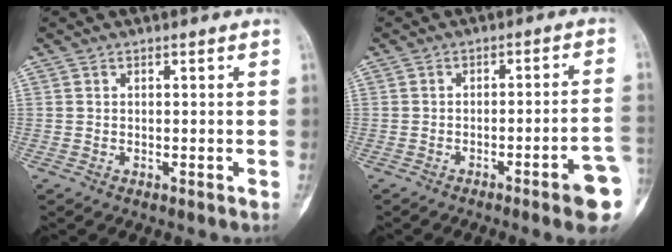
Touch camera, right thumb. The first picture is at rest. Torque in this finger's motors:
{"motor_torque": [0.25, 0.52, 0.28, 0.06, -0.03]}